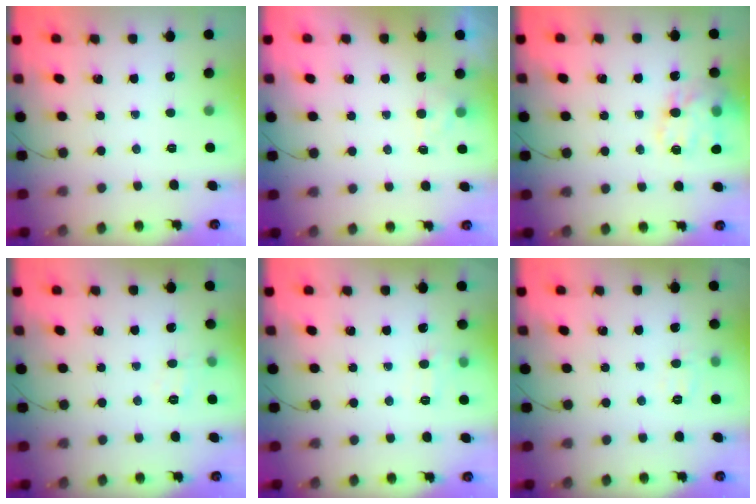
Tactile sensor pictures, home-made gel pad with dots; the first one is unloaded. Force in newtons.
{"total": 1.3, "press": 0.7, "slide": 1.0}
{"total": 17.1, "press": 16.9, "slide": 2.7}
{"total": 3.5, "press": 3.3, "slide": 1.4}
{"total": 7.2, "press": 7.0, "slide": 1.9}
{"total": 5.7, "press": 5.6, "slide": 1.1}